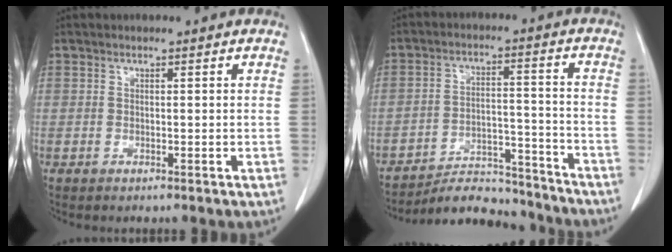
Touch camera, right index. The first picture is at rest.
{"total": 12.7, "force": [-12.3, 2.3, 1.7], "torque": [-0.016, 0.031, -0.186]}